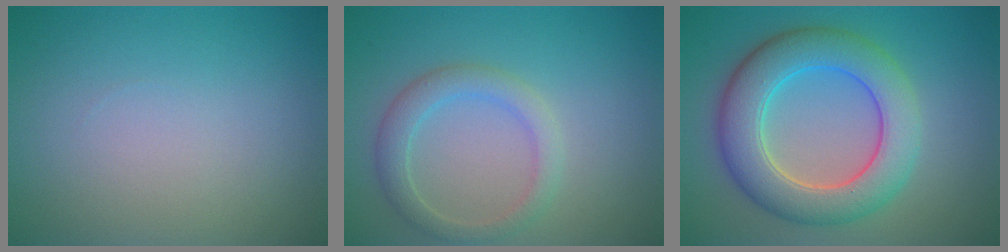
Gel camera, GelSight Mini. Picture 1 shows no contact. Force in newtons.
{"total": 2.7, "press": 2.7, "slide": 0.0}
{"total": 7.6, "press": 7.6, "slide": 0.5}